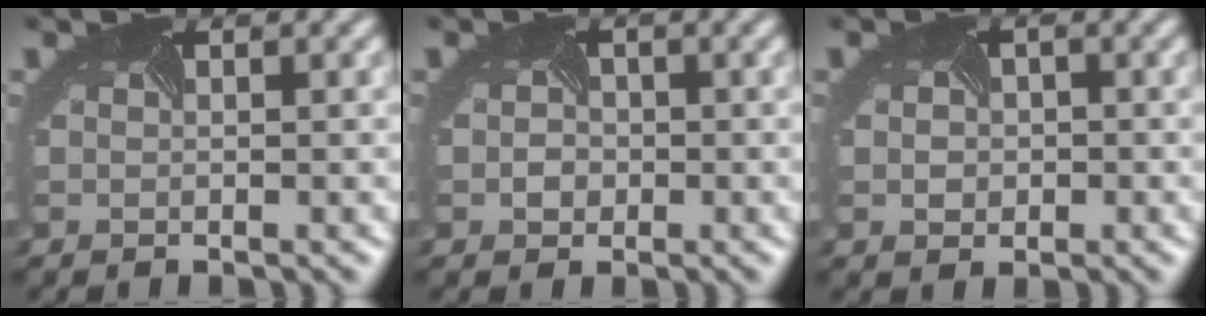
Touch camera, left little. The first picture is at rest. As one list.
[{"total": 1.2, "force": [-0.4, 1.1, 0.2], "torque": [-0.004, 0.001, -0.009]}, {"total": 1.6, "force": [-0.3, 1.4, 0.7], "torque": [-0.010, 0.001, -0.006]}]